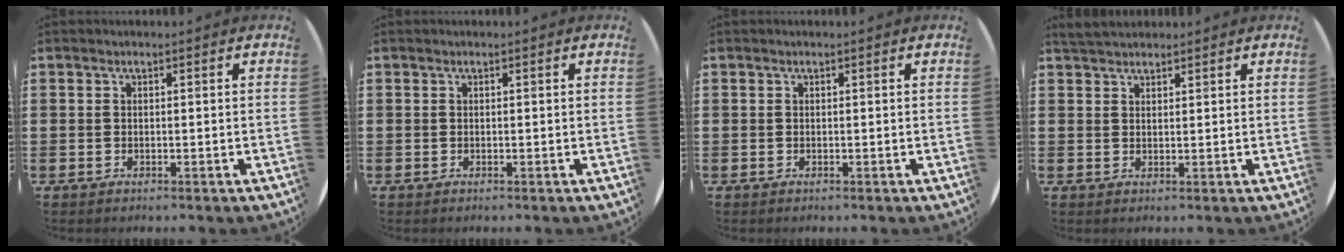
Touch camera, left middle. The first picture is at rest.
{"total": 0.0}
{"total": 0.0}
{"total": 2.5, "force": [2.3, 0.6, 0.5], "torque": [-0.014, 0.001, 0.045]}